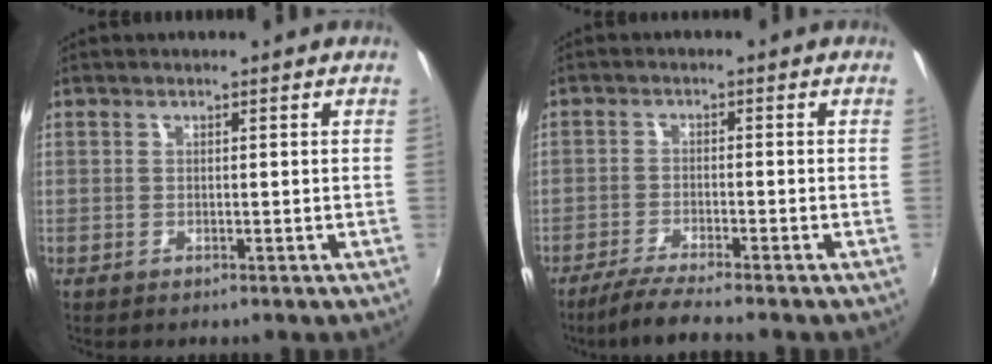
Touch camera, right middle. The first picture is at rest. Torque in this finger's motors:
{"motor_torque": [0.14, -0.14, 0.01, 0.02]}